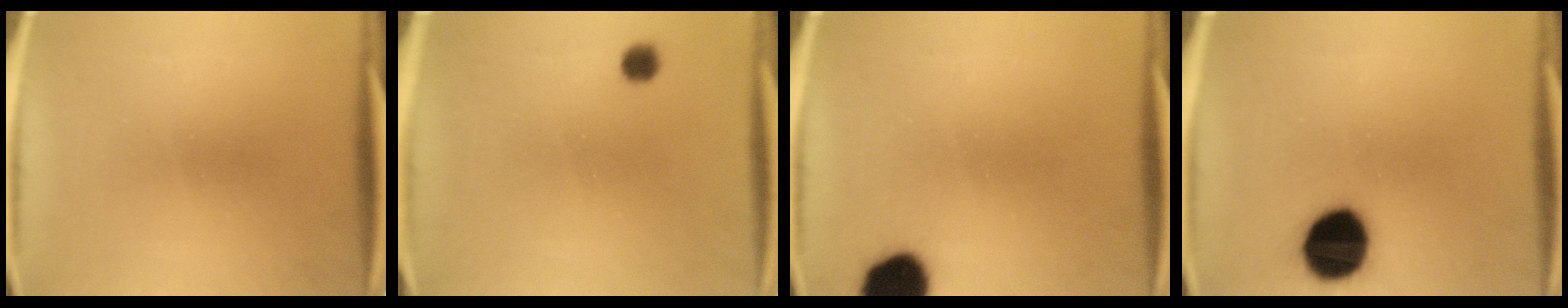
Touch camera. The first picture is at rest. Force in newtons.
{"total": 2.6}
{"total": 10.9}
{"total": 14.9}